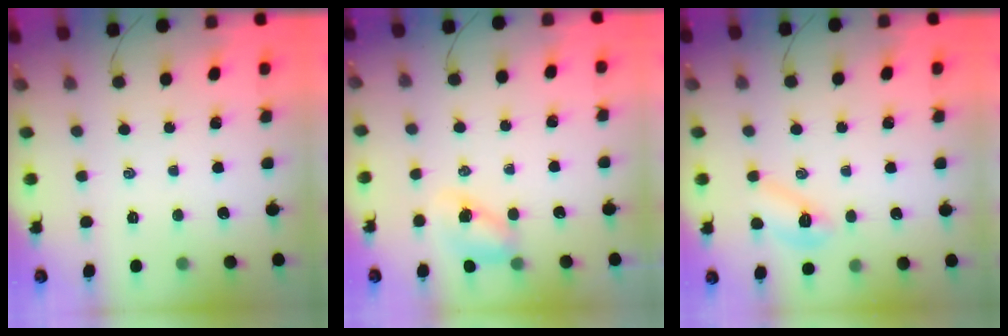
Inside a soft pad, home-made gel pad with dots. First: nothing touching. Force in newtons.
{"total": 5.8, "press": 5.8, "slide": 0.4}
{"total": 6.0, "press": 5.9, "slide": 0.8}